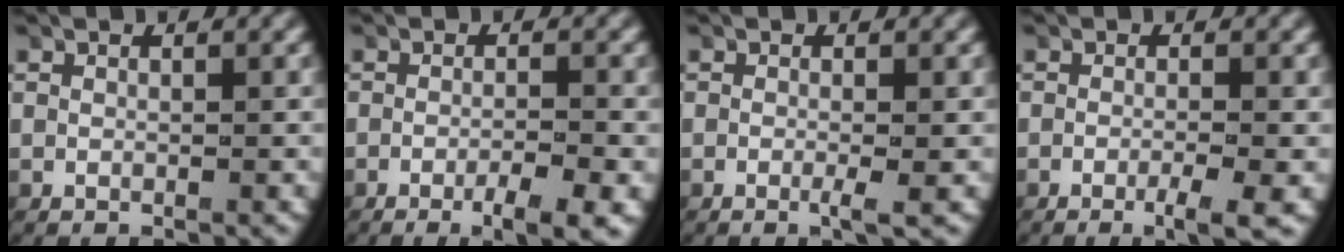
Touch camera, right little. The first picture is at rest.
{"total": 3.8, "force": [-2.3, 0.7, 3.0], "torque": [-0.039, 0.000, -0.041]}
{"total": 1.4, "force": [-0.4, 0.1, 1.4], "torque": [-0.022, 0.000, -0.013]}
{"total": 2.9, "force": [-1.6, 0.2, 2.4], "torque": [-0.030, 0.000, -0.032]}